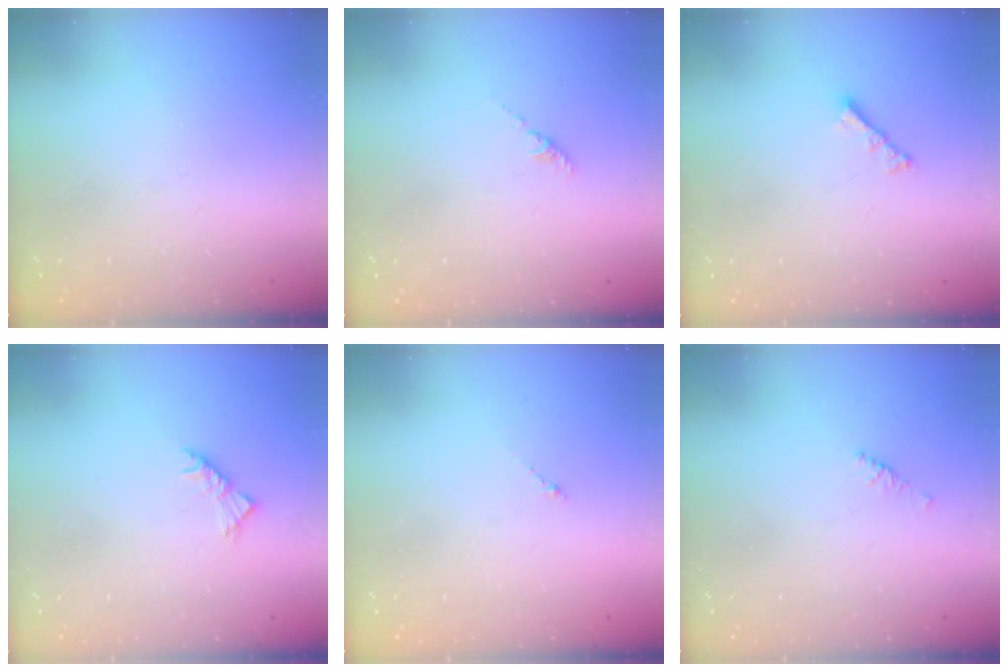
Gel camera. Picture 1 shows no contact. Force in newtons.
{"total": 1.2, "press": 1.1, "slide": 0.5}
{"total": 2.8, "press": 2.7, "slide": 0.6}
{"total": 4.1, "press": 3.9, "slide": 1.1}
{"total": 0.7, "press": 0.6, "slide": 0.4}
{"total": 2.1, "press": 2.0, "slide": 0.6}